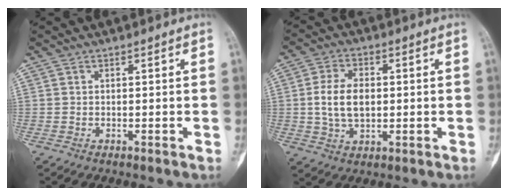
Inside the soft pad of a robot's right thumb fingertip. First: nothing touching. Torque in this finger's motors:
{"motor_torque": [0.10, 0.21, 0.58, -0.47, 0.08]}